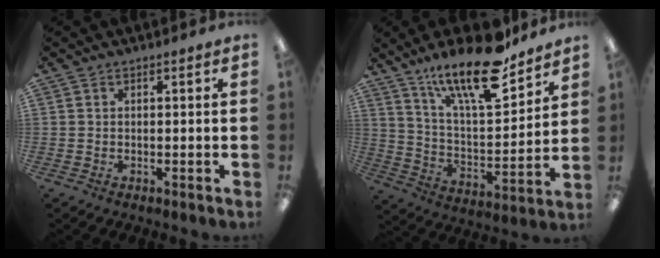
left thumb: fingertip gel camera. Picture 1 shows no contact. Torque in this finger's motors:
{"motor_torque": [0.16, 0.12, 1.42, -1.35, 0.33]}